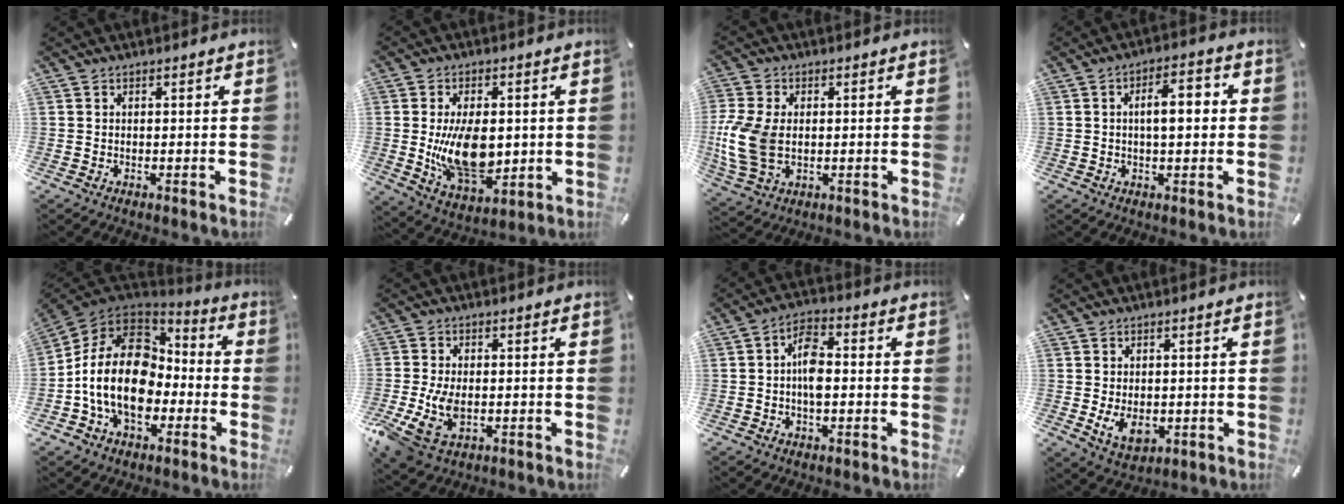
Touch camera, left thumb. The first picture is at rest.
{"total": 15.7, "force": [-0.2, 9.6, 12.4], "torque": [-0.228, -0.022, -0.004]}
{"total": 11.5, "force": [-0.3, 7.7, 8.5], "torque": [-0.202, -0.003, -0.005]}
{"total": 7.5, "force": [0.6, 3.4, 6.7], "torque": [-0.102, 0.006, 0.002]}
{"total": 19.5, "force": [-3.2, 14.4, 12.7], "torque": [-0.254, 0.020, -0.052]}
{"total": 9.8, "force": [-2.3, 6.5, 7.0], "torque": [-0.154, -0.004, -0.040]}
{"total": 6.2, "force": [-0.6, 3.3, 5.2], "torque": [-0.098, 0.006, -0.015]}
{"total": 5.7, "force": [-0.8, 4.0, 4.0], "torque": [-0.079, -0.009, -0.017]}